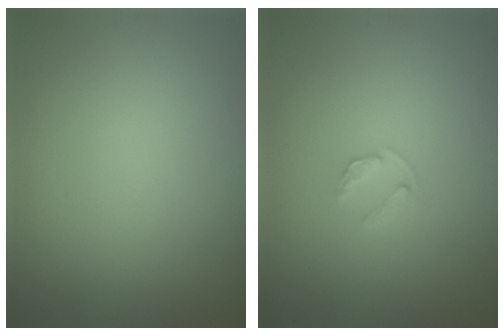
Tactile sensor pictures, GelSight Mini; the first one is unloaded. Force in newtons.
{"total": 1.1, "press": 1.1, "slide": 0.2}